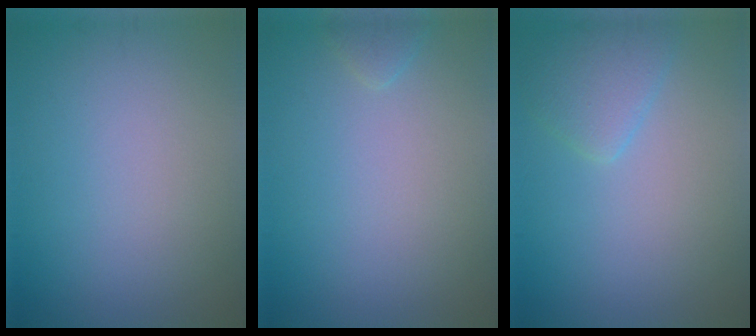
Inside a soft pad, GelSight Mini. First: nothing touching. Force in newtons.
{"total": 1.0, "press": 1.0, "slide": 0.1}
{"total": 2.5, "press": 2.5, "slide": 0.2}